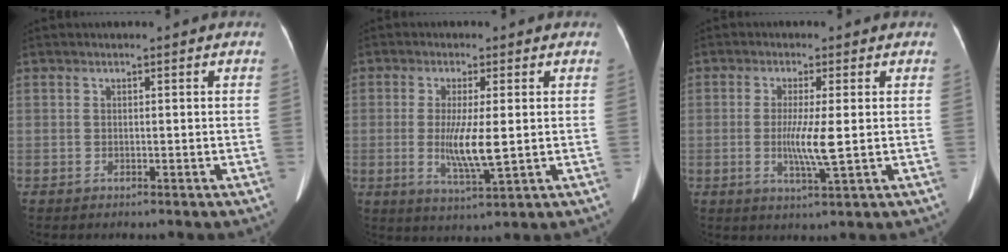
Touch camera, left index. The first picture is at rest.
{"total": 6.7, "force": [-0.3, 0.8, 6.6], "torque": [-0.132, -0.017, -0.005]}
{"total": 5.4, "force": [-0.3, 0.0, 5.3], "torque": [-0.109, -0.014, -0.006]}